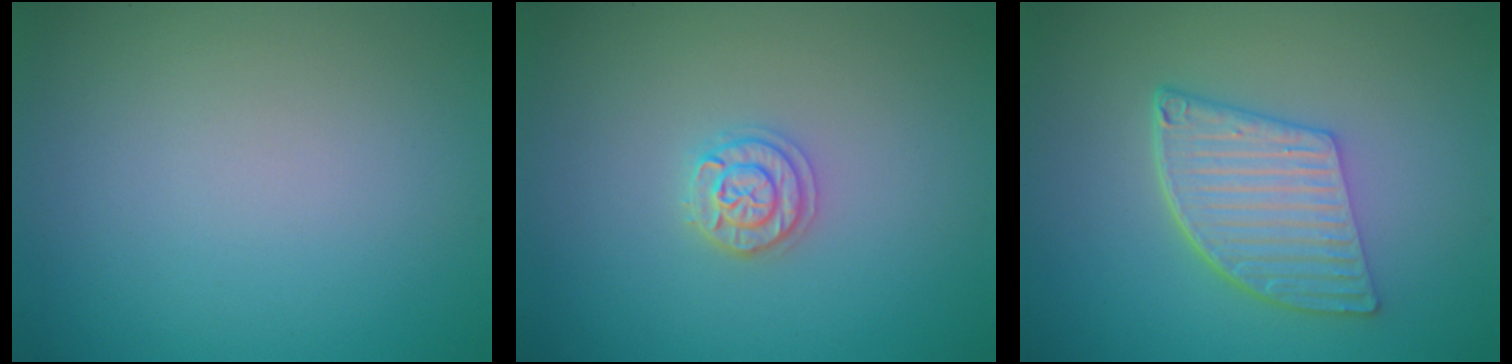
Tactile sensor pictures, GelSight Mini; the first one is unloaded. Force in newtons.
{"total": 1.9, "press": 1.8, "slide": 0.3}
{"total": 5.8, "press": 4.2, "slide": 4.0}